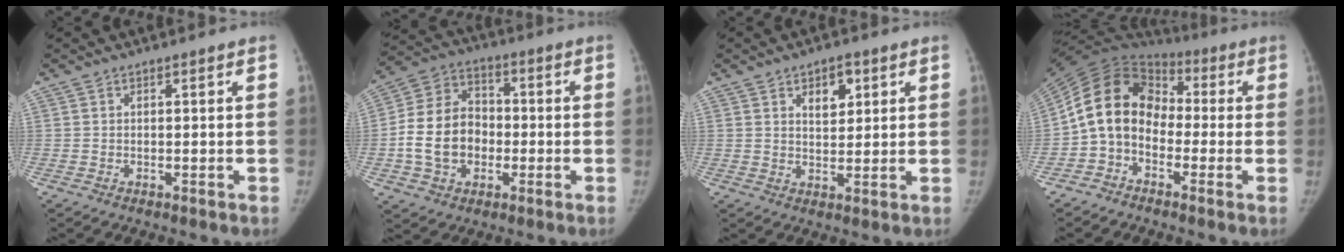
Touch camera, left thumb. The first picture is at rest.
{"total": 13.9, "force": [-2.2, 10.9, 8.3], "torque": [-0.129, 0.029, -0.044]}
{"total": 5.6, "force": [2.5, 3.2, 3.7], "torque": [-0.032, -0.013, 0.038]}
{"total": 13.7, "force": [-2.3, 10.7, 8.2], "torque": [-0.135, 0.061, -0.061]}